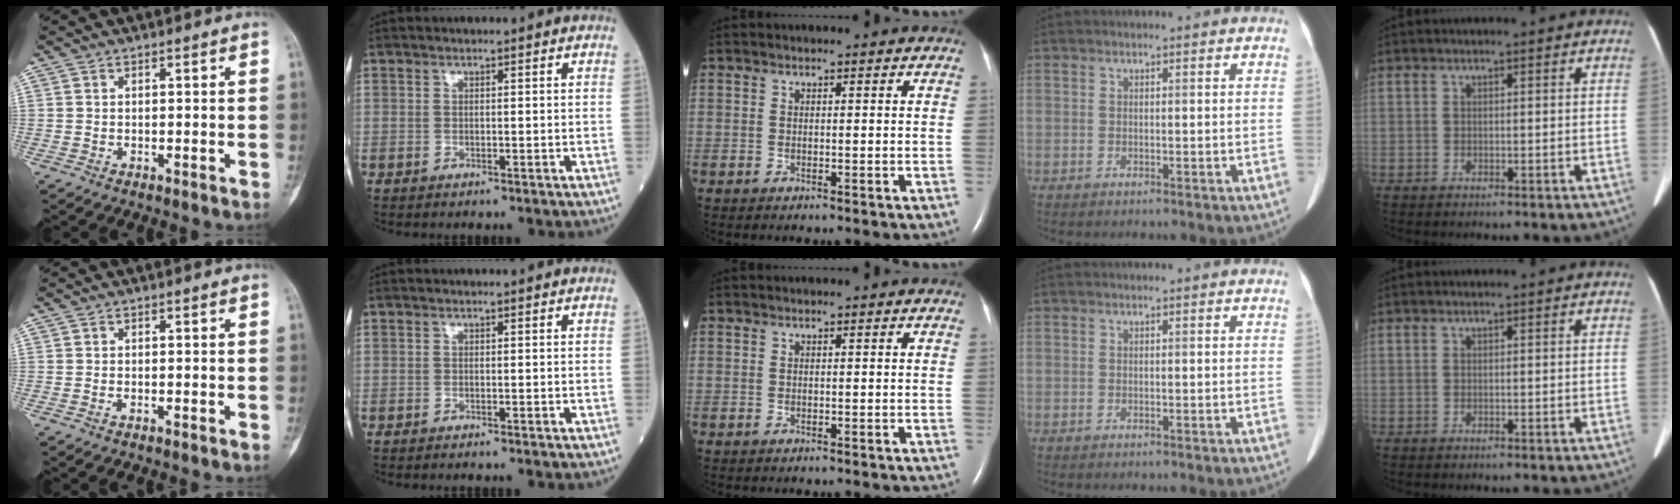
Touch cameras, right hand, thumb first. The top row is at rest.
{"thumb": {"total": 0.6, "force": [-0.3, 0.2, 0.4], "torque": [-0.013, 0.005, -0.005]}, "index": {"total": 2.0, "force": [-1.7, 0.0, 0.9], "torque": [-0.012, -0.001, -0.021]}}